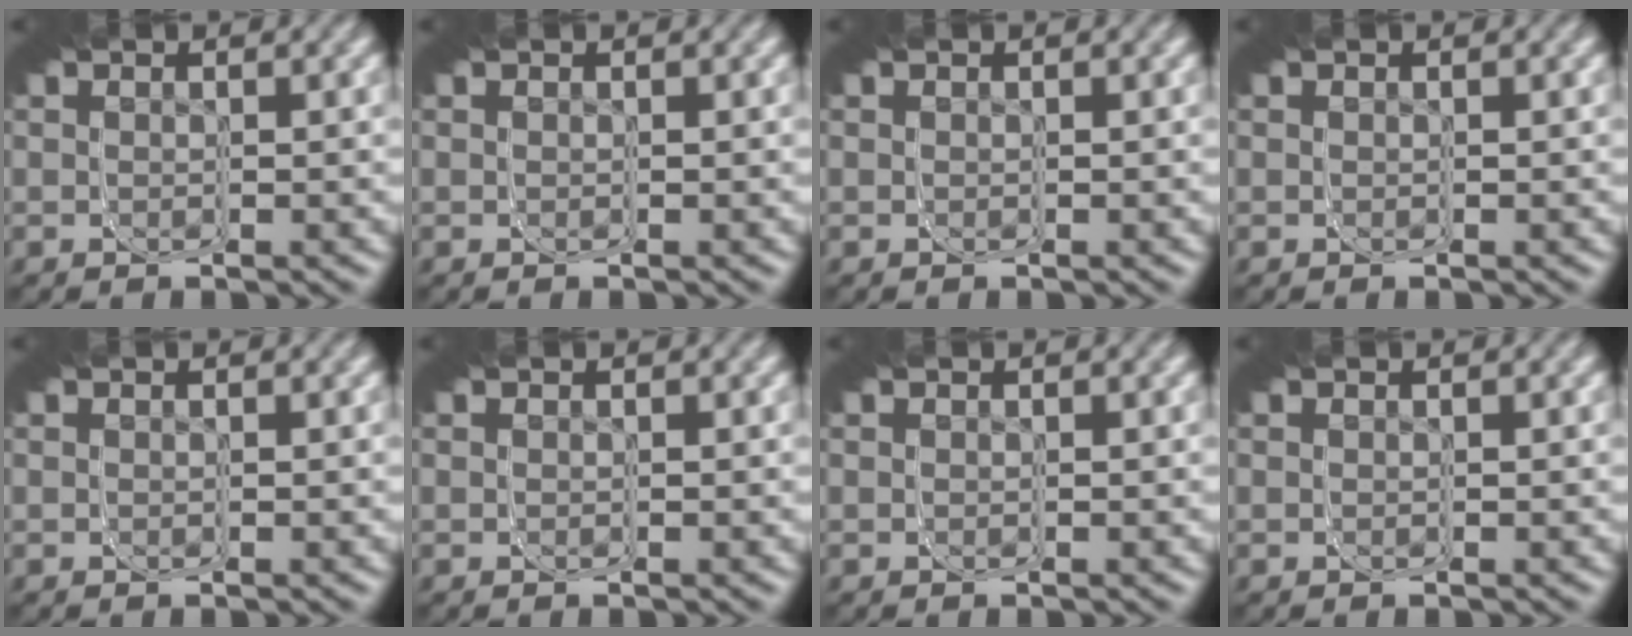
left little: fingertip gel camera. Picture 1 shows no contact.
{"total": 0.0}
{"total": 0.0}
{"total": 0.0}
{"total": 0.0}
{"total": 0.0}
{"total": 0.0}
{"total": 0.0}